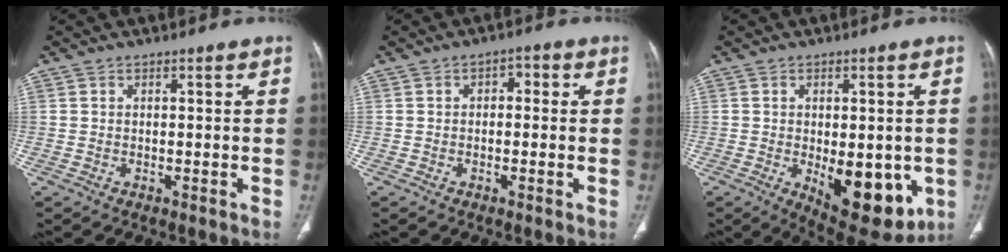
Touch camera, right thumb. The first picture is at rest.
{"total": 2.5, "force": [0.2, 1.7, 1.8], "torque": [-0.009, 0.008, -0.008]}
{"total": 14.7, "force": [-3.4, 7.0, 12.4], "torque": [-0.141, -0.018, -0.026]}